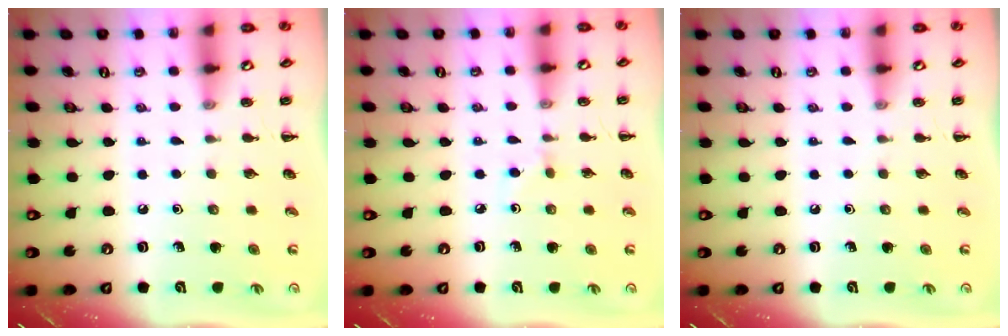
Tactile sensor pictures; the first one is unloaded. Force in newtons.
{"total": 2.0, "press": 1.8, "slide": 0.8}
{"total": 0.0}